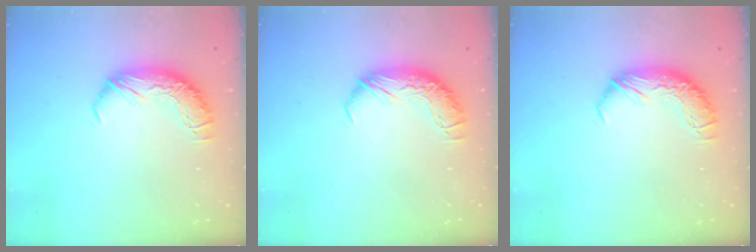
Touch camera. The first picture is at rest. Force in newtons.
{"total": 0.0}
{"total": 0.0}